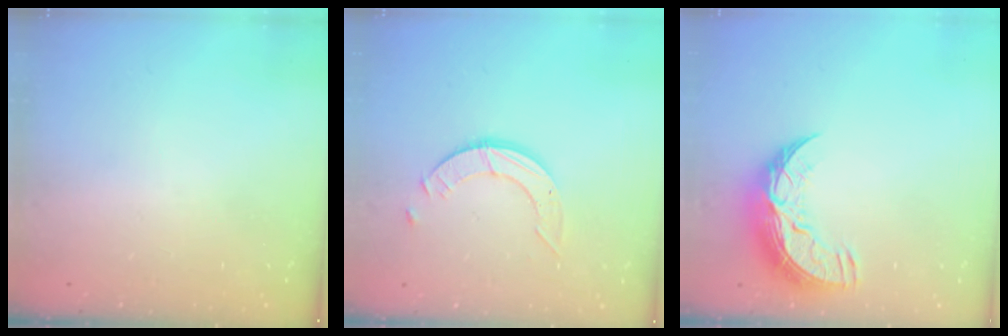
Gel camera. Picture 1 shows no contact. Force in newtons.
{"total": 3.9, "press": 3.9, "slide": 0.3}
{"total": 11.2, "press": 11.2, "slide": 0.7}